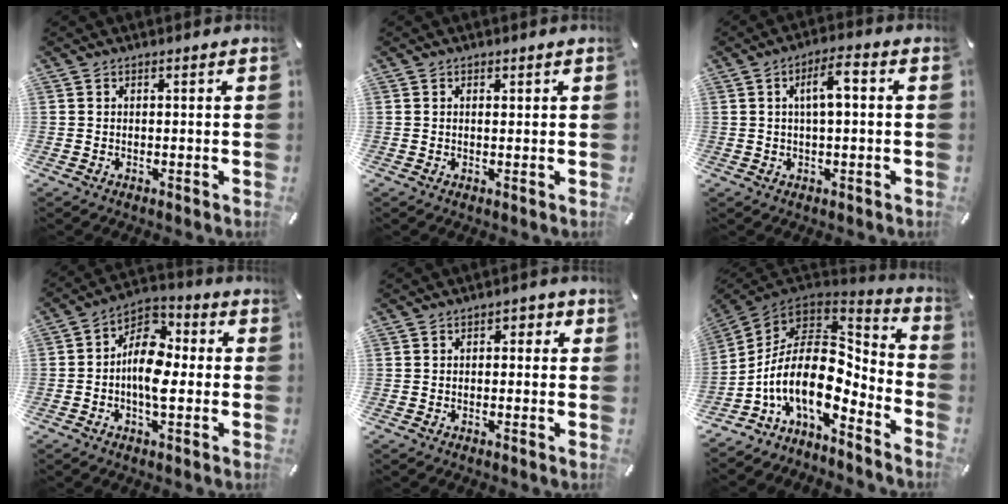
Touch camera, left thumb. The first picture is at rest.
{"total": 0.6, "force": [0.2, 0.4, 0.4], "torque": [0.000, -0.001, 0.002]}
{"total": 6.8, "force": [1.1, 2.4, 6.2], "torque": [-0.103, 0.007, 0.013]}
{"total": 10.8, "force": [-2.0, 6.3, 8.5], "torque": [-0.163, 0.004, -0.036]}
{"total": 1.9, "force": [-0.6, 1.3, 1.2], "torque": [-0.015, 0.008, -0.016]}
{"total": 18.3, "force": [-4.0, 9.8, 15.0], "torque": [-0.308, -0.022, -0.073]}